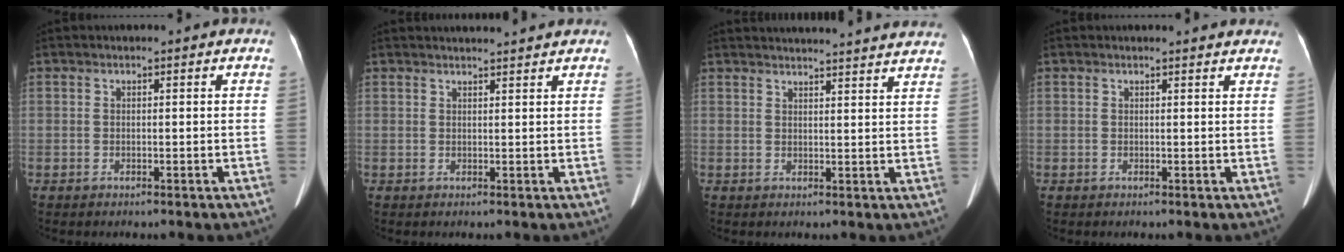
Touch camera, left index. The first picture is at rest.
{"total": 5.2, "force": [5.0, -0.2, 1.3], "torque": [-0.020, 0.019, 0.056]}
{"total": 20.5, "force": [19.7, 0.6, 5.6], "torque": [-0.076, -0.008, 0.237]}
{"total": 4.0, "force": [3.8, 0.6, 0.9], "torque": [-0.016, 0.005, 0.031]}